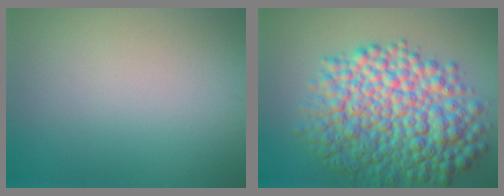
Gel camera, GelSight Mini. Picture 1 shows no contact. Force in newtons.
{"total": 11.3, "press": 11.3, "slide": 0.0}